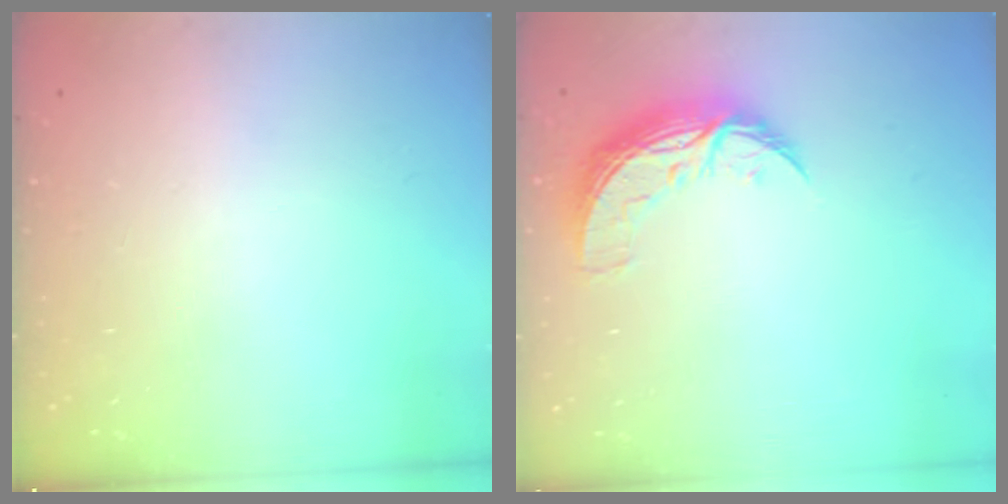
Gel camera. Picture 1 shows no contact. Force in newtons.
{"total": 9.3, "press": 9.3, "slide": 0.5}